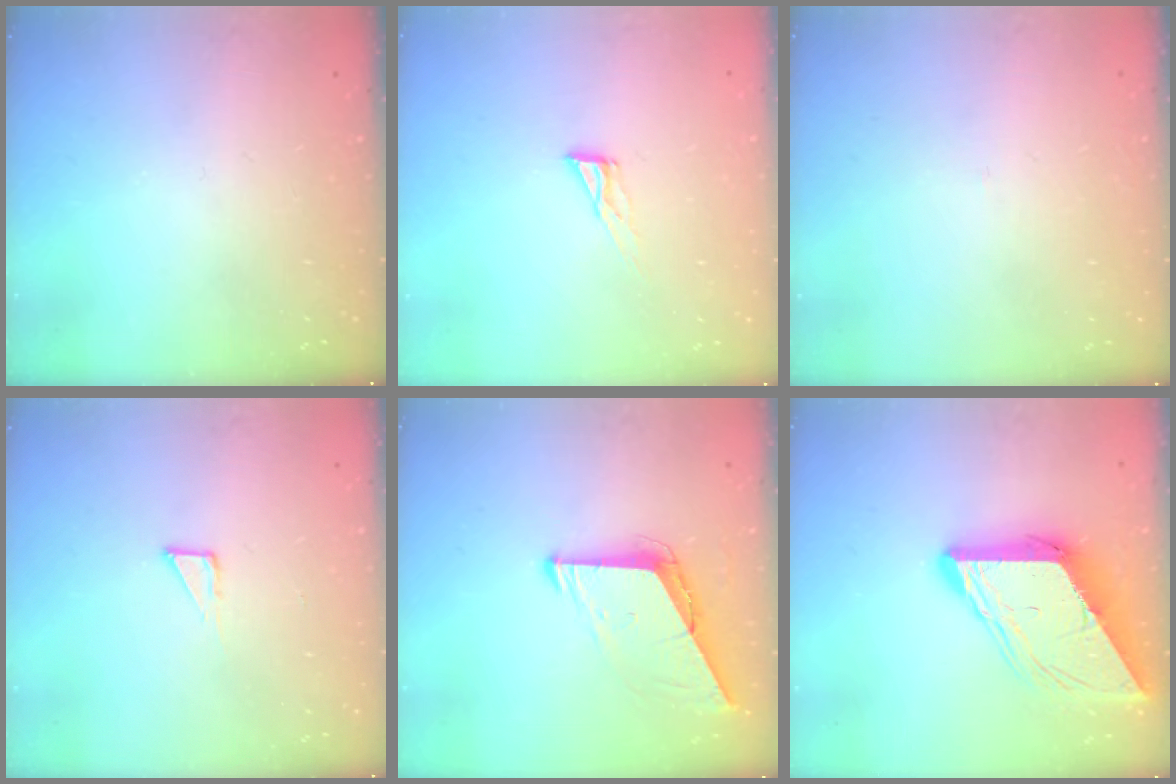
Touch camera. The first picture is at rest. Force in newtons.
{"total": 6.5, "press": 6.5, "slide": 0.4}
{"total": 1.5, "press": 1.5, "slide": 0.1}
{"total": 2.7, "press": 2.7, "slide": 0.2}
{"total": 7.1, "press": 7.1, "slide": 0.5}
{"total": 12.0, "press": 11.9, "slide": 1.2}